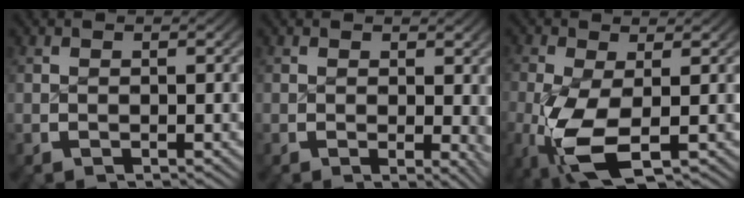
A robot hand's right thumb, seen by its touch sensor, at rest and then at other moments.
{"total": 1.8, "force": [0.3, 0.7, 1.6], "torque": [-0.012, -0.011, 0.004]}
{"total": 8.0, "force": [-2.2, 4.2, 6.4], "torque": [-0.155, -0.040, -0.017]}